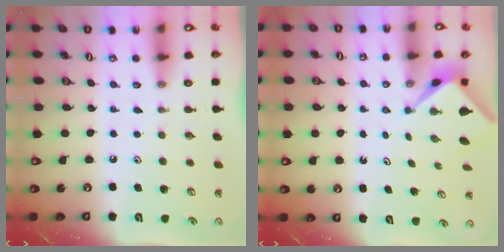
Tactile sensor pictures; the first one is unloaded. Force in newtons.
{"total": 2.1, "press": 2.1, "slide": 0.2}